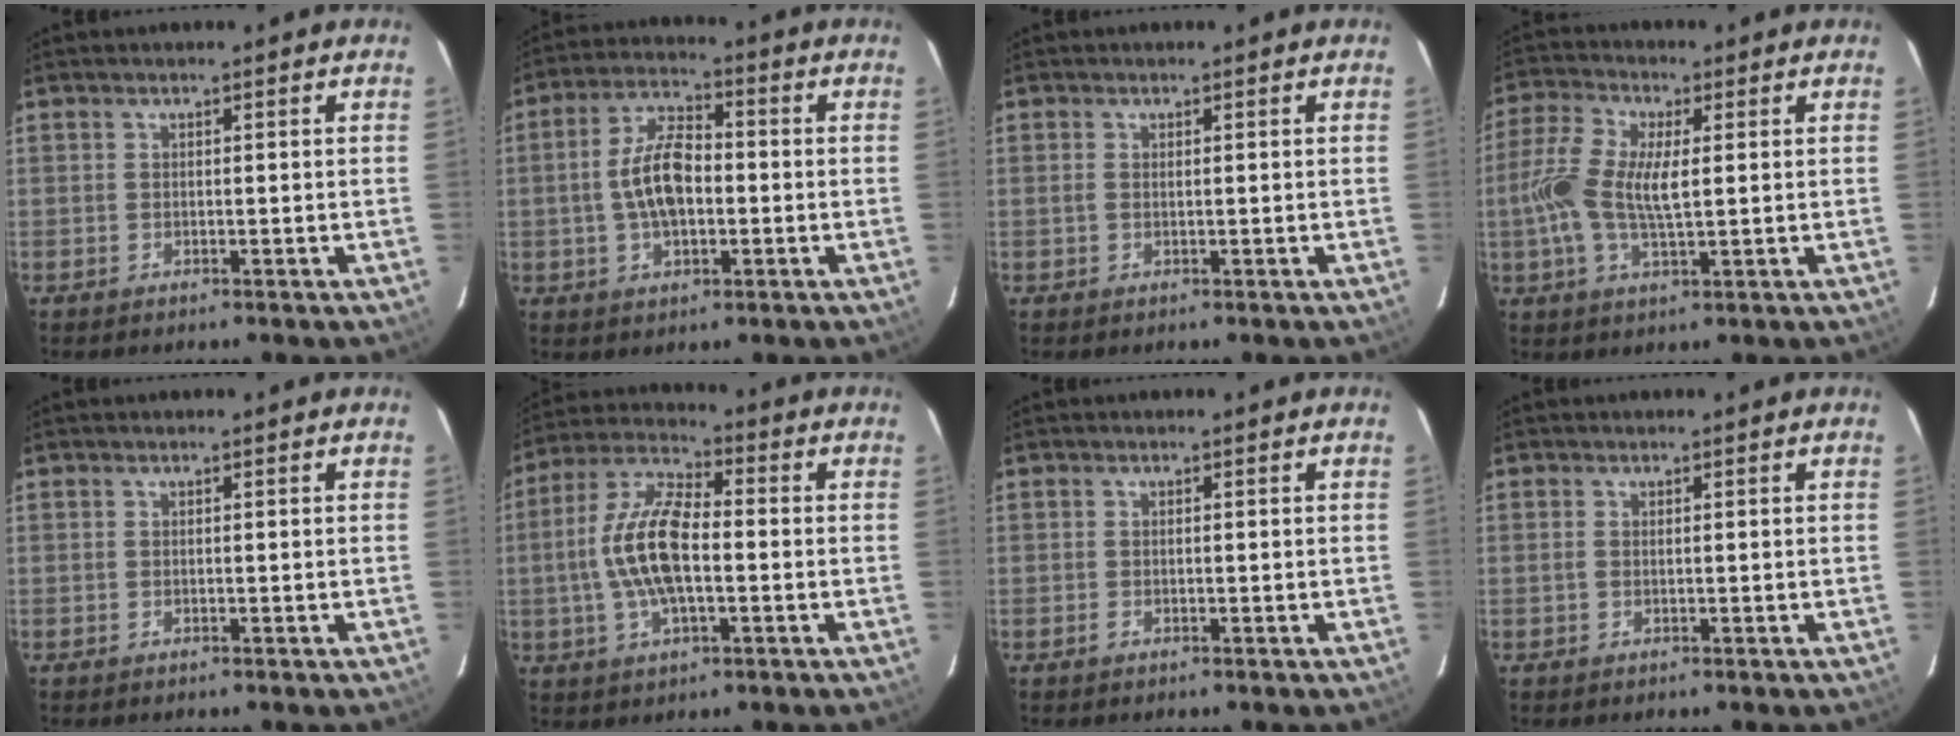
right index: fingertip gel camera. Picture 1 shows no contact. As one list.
[{"total": 9.9, "force": [-0.9, 5.2, 8.3], "torque": [-0.163, 0.014, -0.014]}, {"total": 0.7, "force": [0.1, 0.5, 0.5], "torque": [-0.013, -0.001, 0.001]}, {"total": 10.5, "force": [0.4, 4.1, 9.7], "torque": [-0.211, 0.009, 0.002]}, {"total": 0.0}, {"total": 13.4, "force": [-1.2, 5.6, 12.1], "torque": [-0.250, 0.011, -0.026]}, {"total": 0.6, "force": [-0.3, 0.4, 0.2], "torque": [-0.005, -0.001, -0.007]}, {"total": 0.6, "force": [0.1, 0.4, 0.4], "torque": [-0.009, 0.000, 0.001]}]